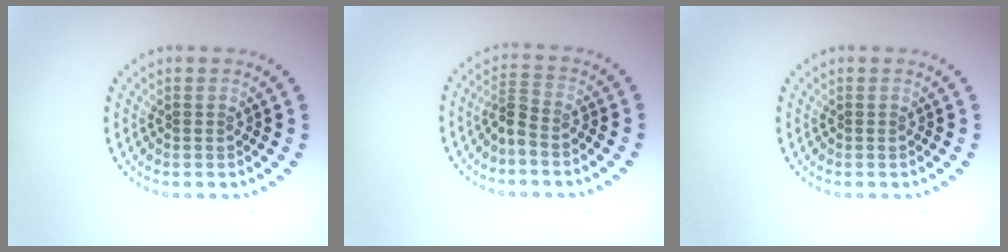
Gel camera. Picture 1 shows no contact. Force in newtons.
{"total": 2.1, "press": 1.6, "slide": 1.5}
{"total": 0.0}